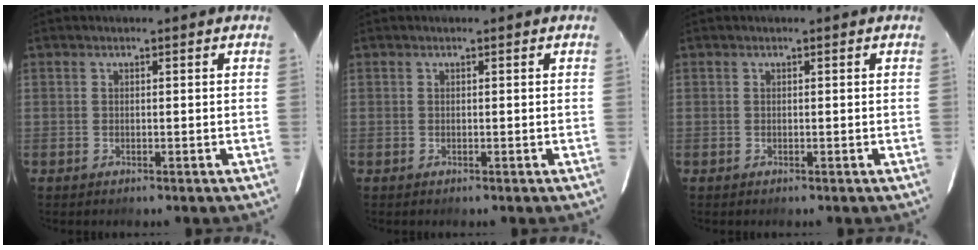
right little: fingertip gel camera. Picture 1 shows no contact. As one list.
[{"total": 0.0}, {"total": 0.0}]